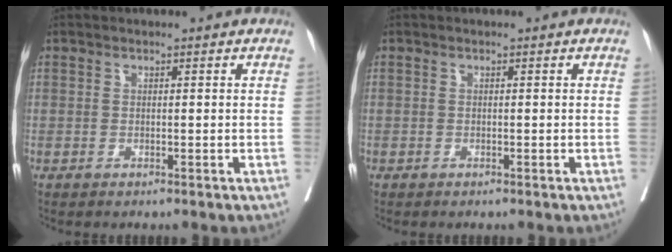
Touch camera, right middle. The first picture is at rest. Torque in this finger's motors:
{"motor_torque": [1.39, -0.75, 1.06, 0.21]}